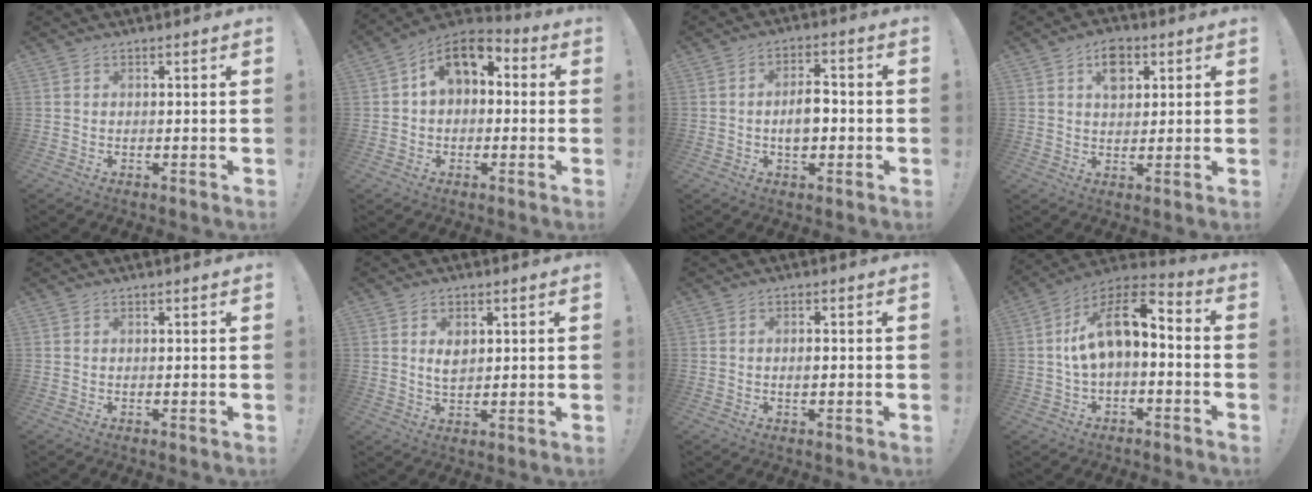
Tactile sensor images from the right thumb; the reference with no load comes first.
{"total": 9.9, "force": [3.4, 6.7, 6.5], "torque": [-0.095, -0.003, 0.066]}
{"total": 6.8, "force": [-0.8, 4.1, 5.3], "torque": [-0.084, 0.005, -0.020]}
{"total": 7.1, "force": [3.3, 4.7, 4.2], "torque": [-0.053, -0.001, 0.057]}
{"total": 0.0}
{"total": 4.4, "force": [1.7, 2.8, 3.0], "torque": [-0.040, -0.003, 0.027]}
{"total": 1.4, "force": [0.0, 0.6, 1.3], "torque": [-0.017, 0.001, -0.003]}
{"total": 13.0, "force": [1.5, 6.2, 11.4], "torque": [-0.188, 0.002, 0.027]}